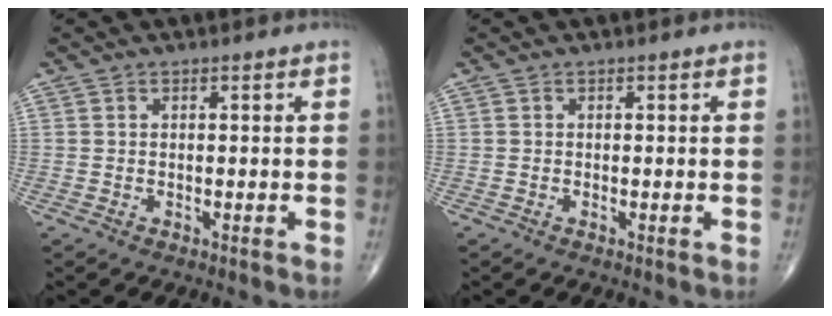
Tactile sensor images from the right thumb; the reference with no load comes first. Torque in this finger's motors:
{"motor_torque": [0.78, 0.53, -0.06, -0.15, -0.01]}